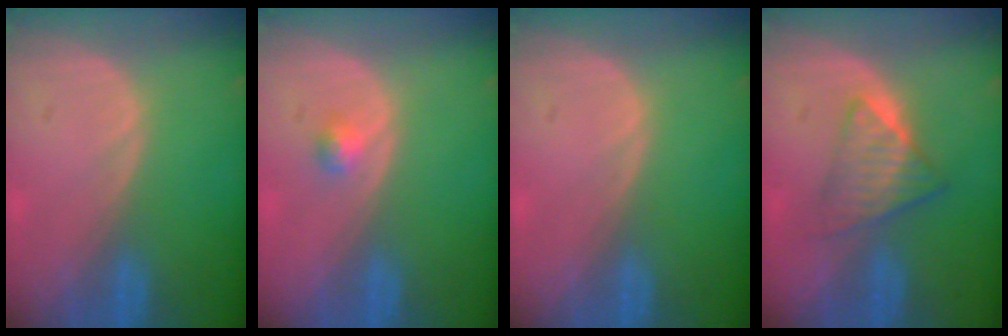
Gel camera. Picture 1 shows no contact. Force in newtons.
{"total": 1.7, "press": 1.4, "slide": 0.8}
{"total": 0.0}
{"total": 6.1, "press": 5.2, "slide": 3.1}